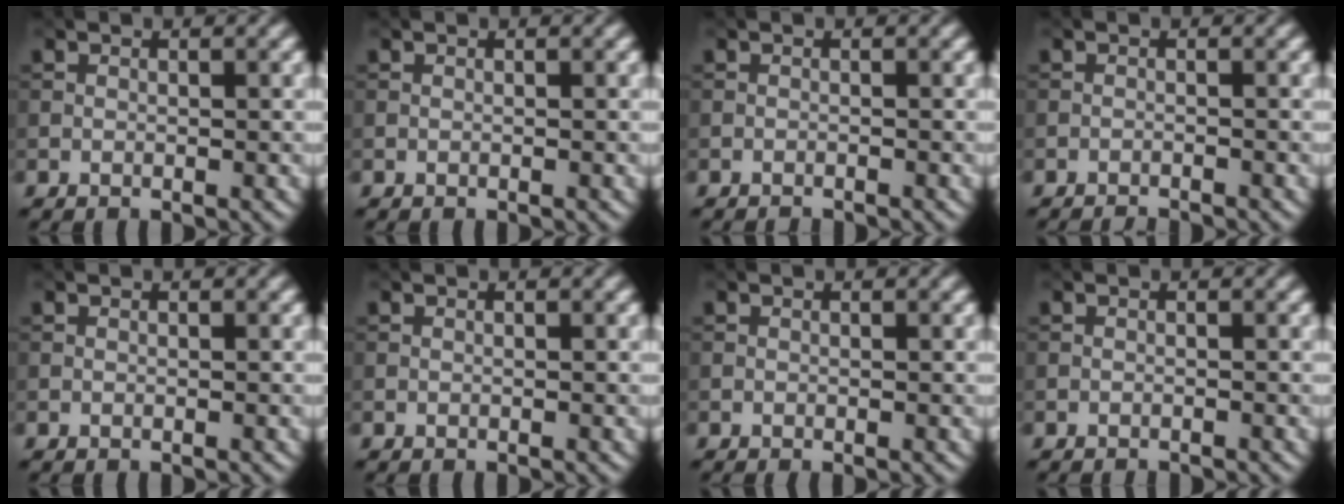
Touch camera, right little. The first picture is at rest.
{"total": 0.0}
{"total": 0.9, "force": [-0.9, 0.1, 0.2], "torque": [0.003, -0.001, -0.017]}
{"total": 1.8, "force": [-1.6, 0.2, 0.6], "torque": [-0.007, 0.001, -0.028]}
{"total": 0.0}
{"total": 0.0}
{"total": 0.0}
{"total": 1.0, "force": [-1.0, 0.1, 0.2], "torque": [0.004, -0.001, -0.016]}